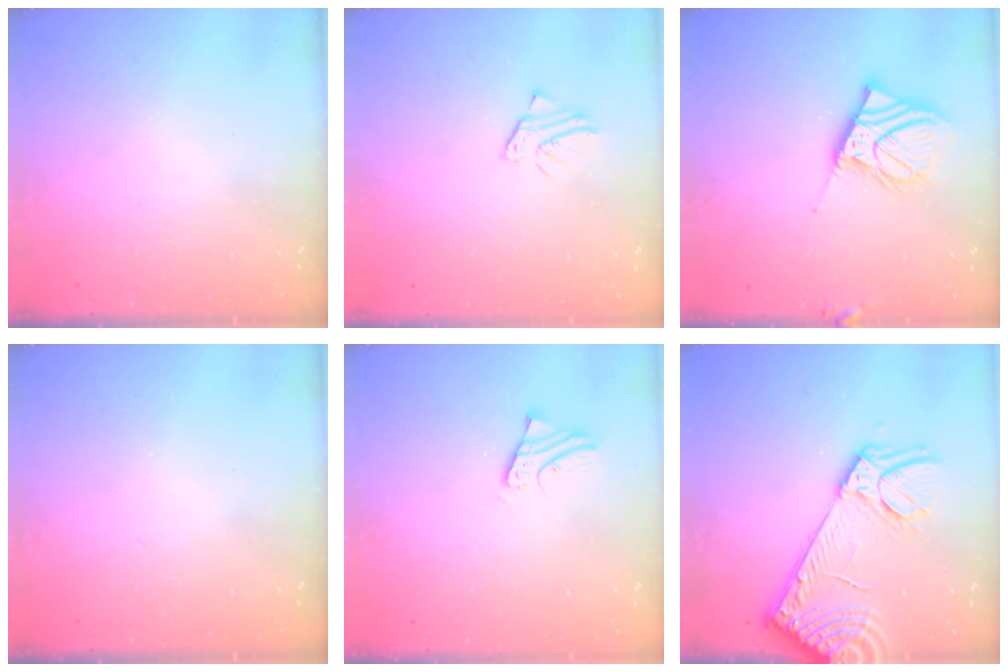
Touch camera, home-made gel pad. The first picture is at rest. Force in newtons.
{"total": 1.5, "press": 1.5, "slide": 0.1}
{"total": 11.5, "press": 11.3, "slide": 2.1}
{"total": 0.0}
{"total": 2.4, "press": 2.4, "slide": 0.1}
{"total": 15.6, "press": 15.0, "slide": 3.9}